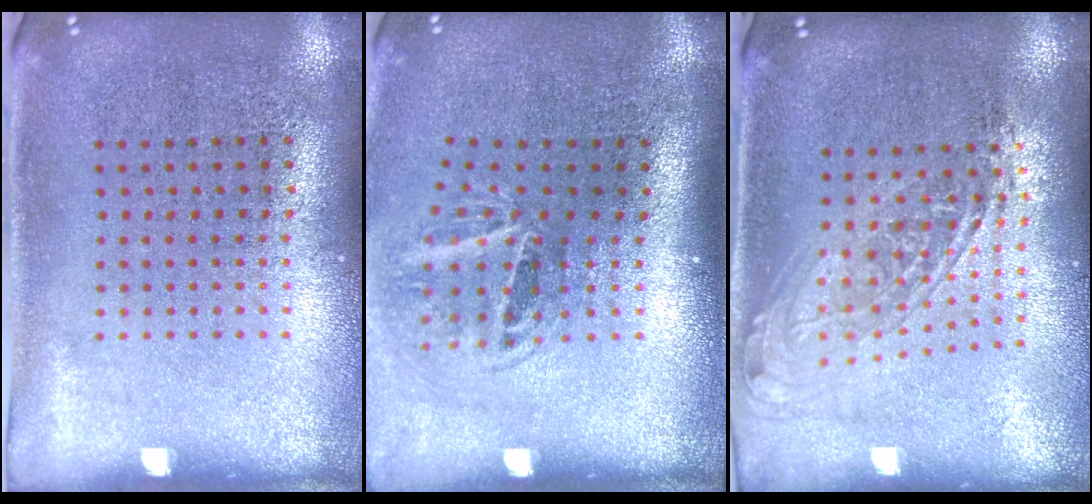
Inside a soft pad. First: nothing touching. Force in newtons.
{"total": 1.9, "press": 1.2, "slide": 1.5}
{"total": 1.7, "press": 1.4, "slide": 0.9}